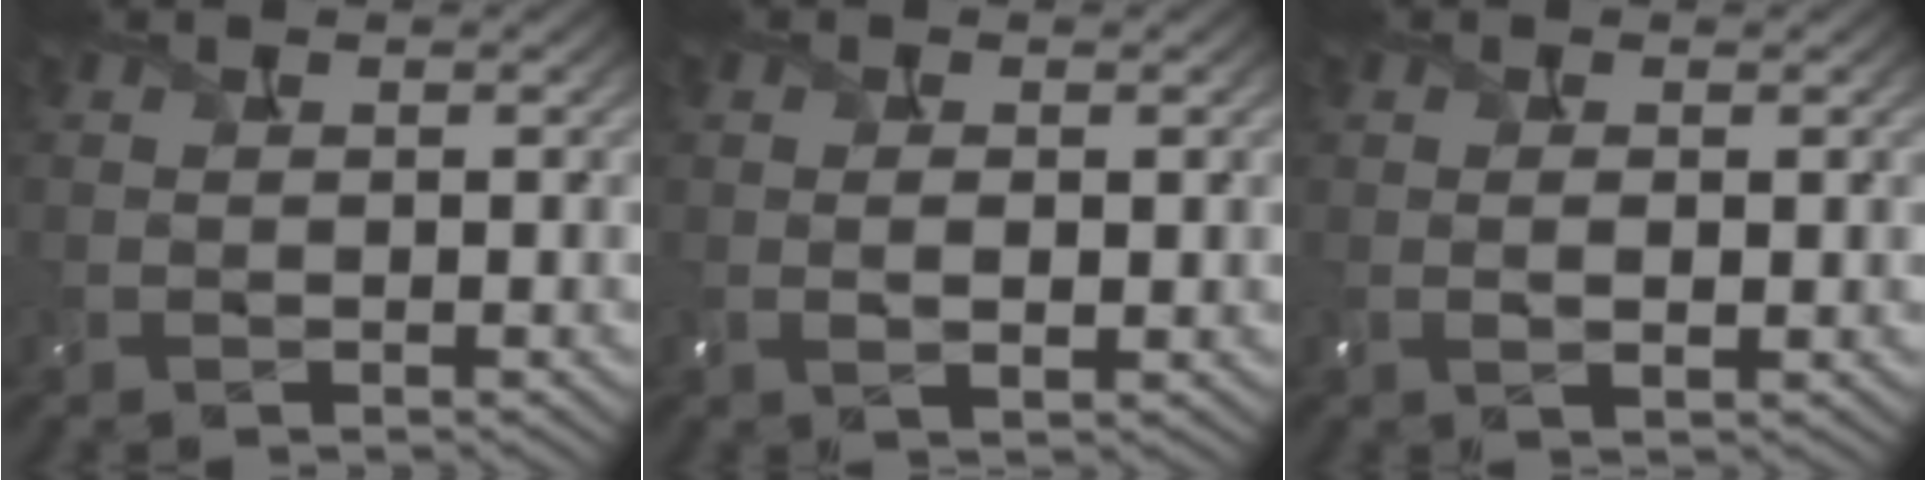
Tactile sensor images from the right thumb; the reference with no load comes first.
{"total": 2.0, "force": [0.3, 1.0, 1.8], "torque": [-0.033, -0.004, 0.009]}
{"total": 1.6, "force": [0.3, 0.6, 1.4], "torque": [-0.028, 0.000, 0.007]}